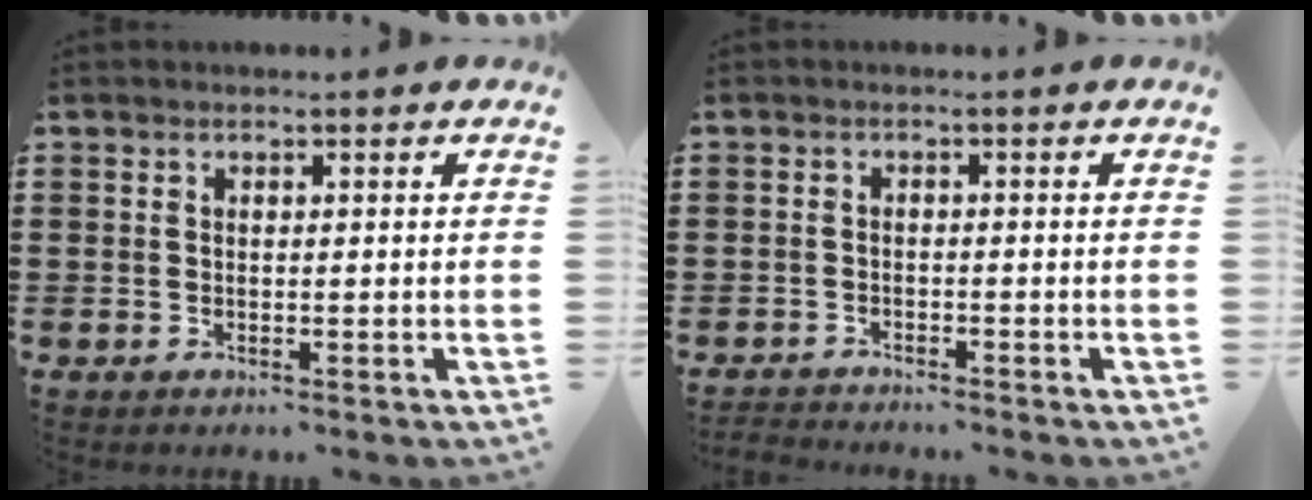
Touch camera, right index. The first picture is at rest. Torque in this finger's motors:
{"motor_torque": [-1.24, 0.90, -1.05, -0.21]}